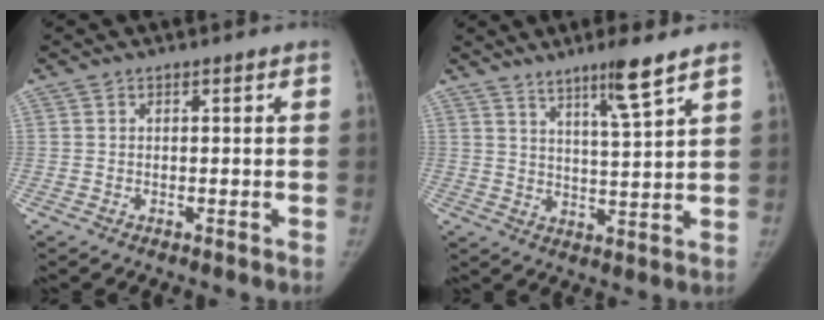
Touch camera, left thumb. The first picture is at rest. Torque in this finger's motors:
{"motor_torque": [0.07, 0.07, 0.03, 0.05, 0.01]}